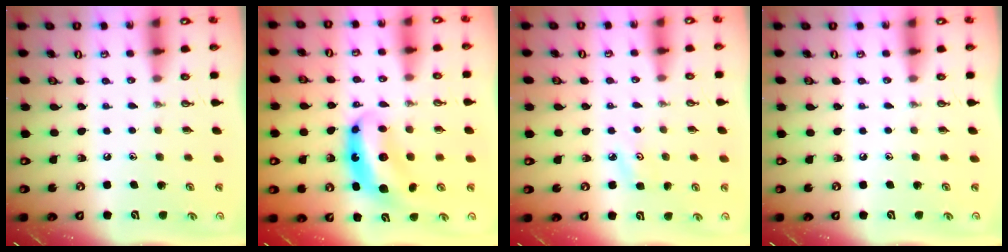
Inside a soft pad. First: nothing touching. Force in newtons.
{"total": 8.1, "press": 8.0, "slide": 1.0}
{"total": 4.5, "press": 4.4, "slide": 0.6}
{"total": 0.0}